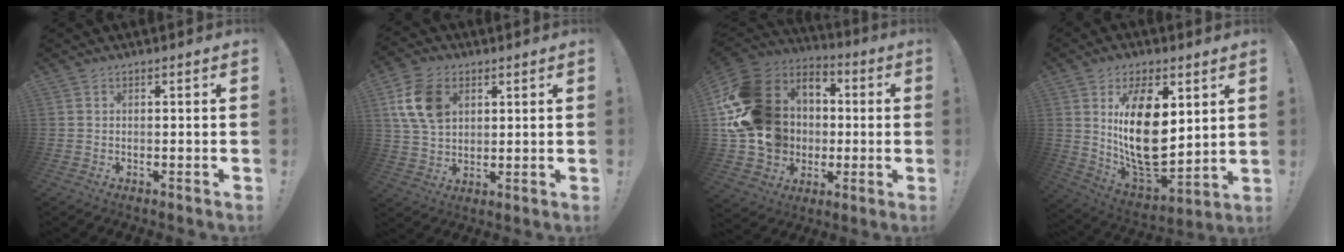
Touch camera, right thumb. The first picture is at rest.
{"total": 12.9, "force": [4.2, 9.4, 7.8], "torque": [-0.141, 0.003, 0.085]}
{"total": 24.0, "force": [2.1, 20.4, 12.5], "torque": [-0.226, -0.007, 0.091]}
{"total": 21.0, "force": [5.5, 11.3, 16.9], "torque": [-0.294, -0.044, 0.099]}